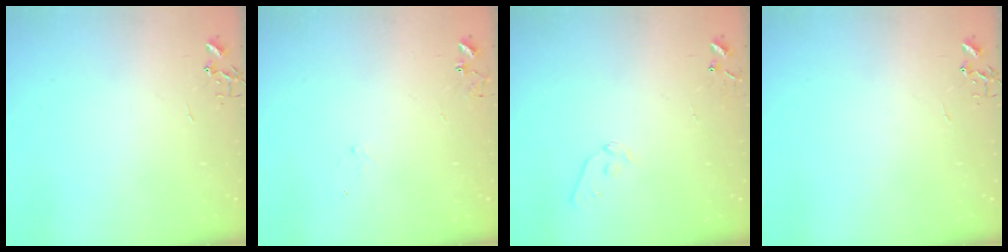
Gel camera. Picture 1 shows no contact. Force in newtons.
{"total": 7.4, "press": 7.4, "slide": 0.5}
{"total": 7.2, "press": 7.2, "slide": 0.5}
{"total": 0.0}